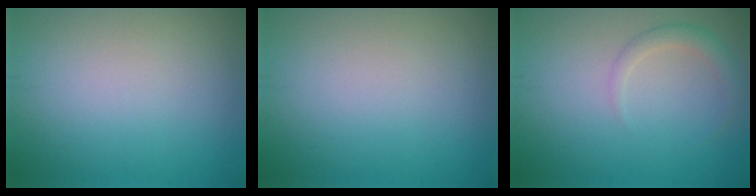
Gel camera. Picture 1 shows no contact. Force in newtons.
{"total": 0.0}
{"total": 1.8, "press": 1.8, "slide": 0.1}